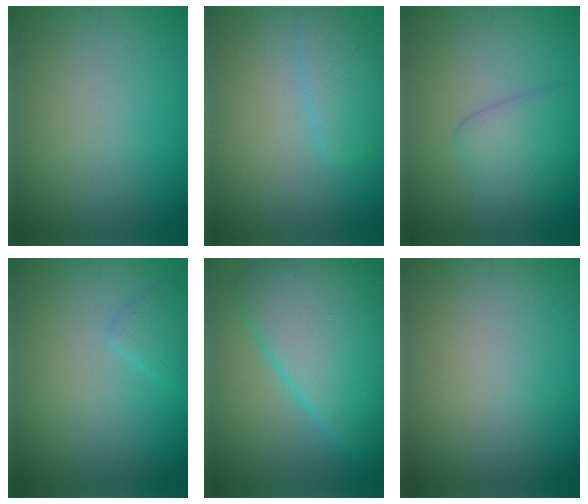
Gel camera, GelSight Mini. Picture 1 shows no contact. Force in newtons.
{"total": 2.4, "press": 2.3, "slide": 0.1}
{"total": 3.0, "press": 3.0, "slide": 0.2}
{"total": 1.3, "press": 1.3, "slide": 0.1}
{"total": 10.1, "press": 10.1, "slide": 0.5}
{"total": 0.0}